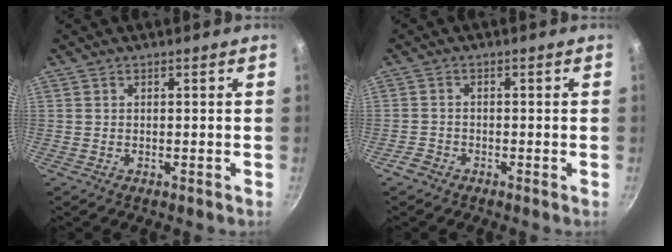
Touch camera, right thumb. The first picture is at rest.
{"total": 2.1, "force": [-1.5, 1.3, 0.5], "torque": [-0.010, 0.015, -0.030]}